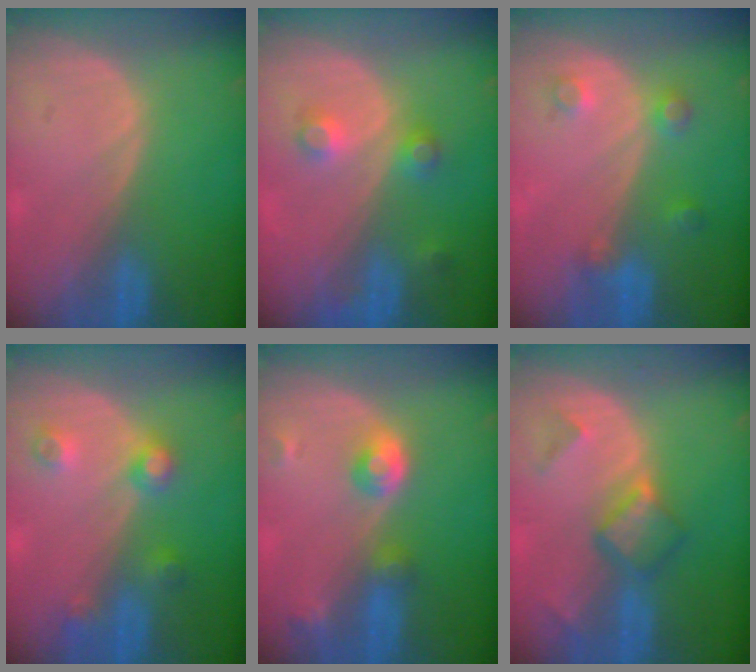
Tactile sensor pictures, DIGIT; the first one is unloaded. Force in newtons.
{"total": 3.7, "press": 3.4, "slide": 1.7}
{"total": 3.6, "press": 3.3, "slide": 1.5}
{"total": 4.5, "press": 4.0, "slide": 2.1}
{"total": 4.6, "press": 4.1, "slide": 2.0}
{"total": 5.3, "press": 5.0, "slide": 2.0}